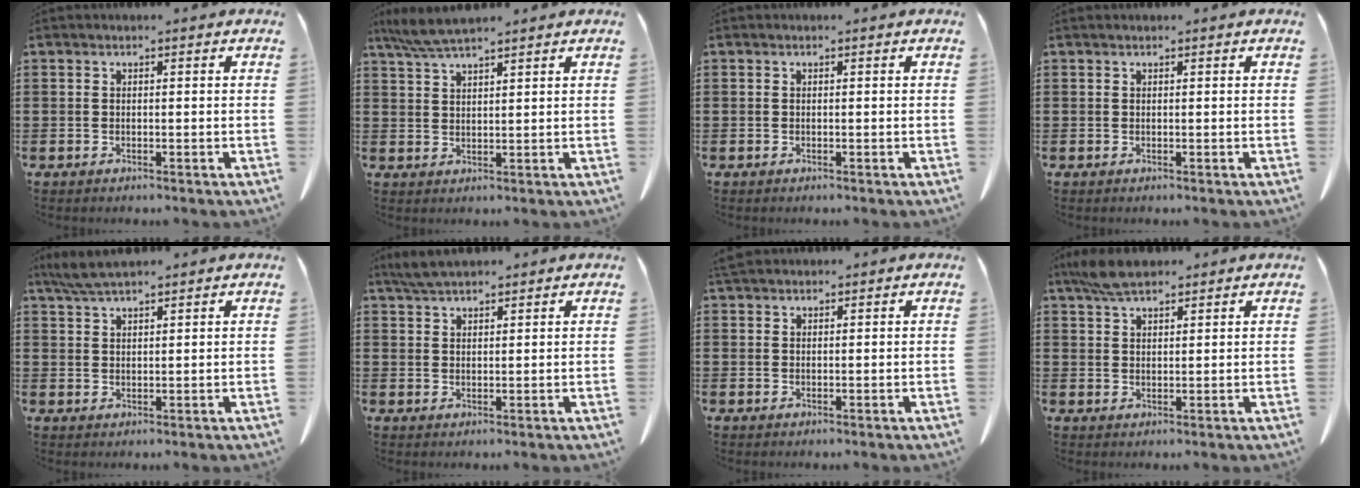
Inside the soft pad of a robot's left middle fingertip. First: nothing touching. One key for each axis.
{"total": 4.9, "fx": 4.1, "fy": 0.5, "fz": 2.7, "tx": -0.063, "ty": -0.006, "tz": 0.076}
{"total": 0.0}
{"total": 0.0}
{"total": 4.3, "fx": 3.6, "fy": 0.7, "fz": 2.3, "tx": -0.053, "ty": -0.004, "tz": 0.068}
{"total": 3.7, "fx": 3.3, "fy": 0.8, "fz": 1.5, "tx": -0.039, "ty": 0.000, "tz": 0.062}
{"total": 1.9, "fx": 1.7, "fy": 0.5, "fz": 0.6, "tx": -0.017, "ty": 0.003, "tz": 0.034}
{"total": 5.5, "fx": 4.4, "fy": 1.6, "fz": 2.8, "tx": -0.066, "ty": -0.002, "tz": 0.083}